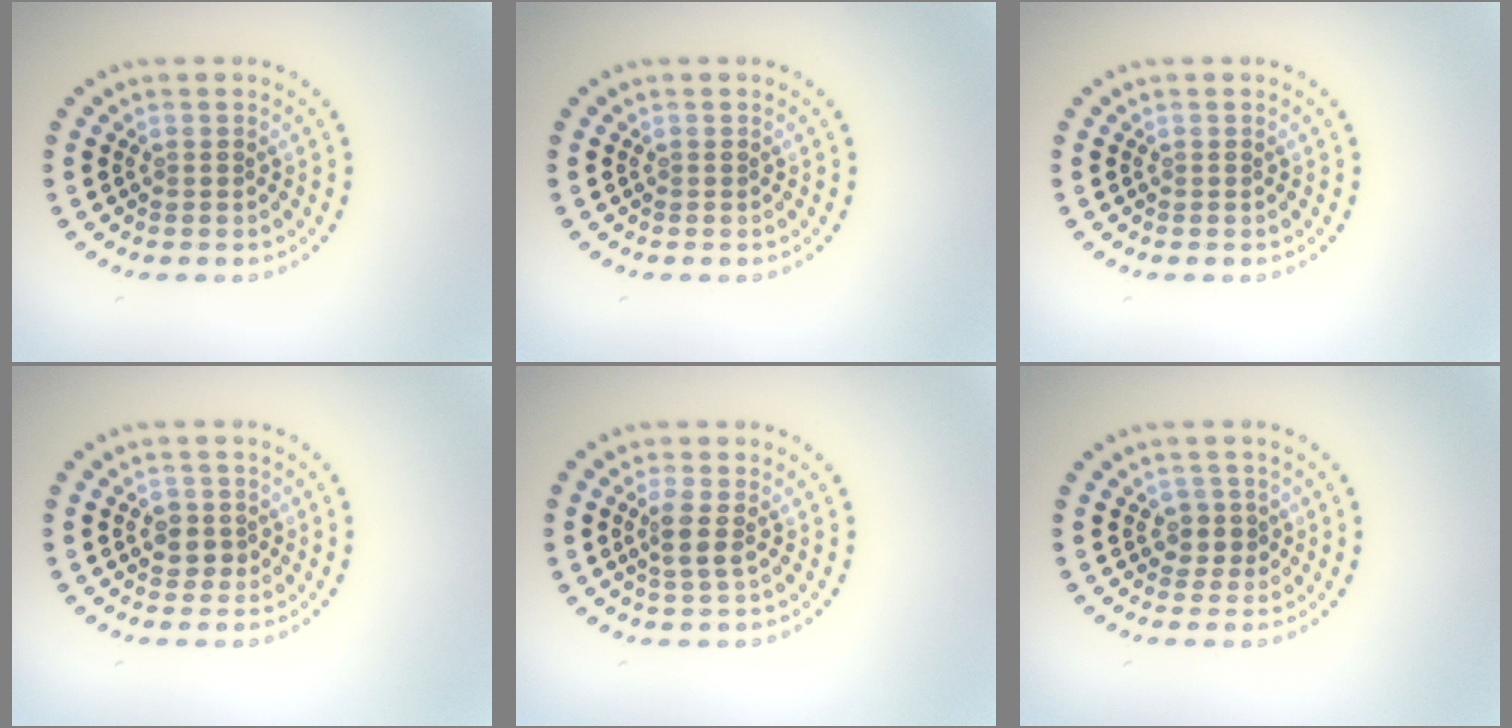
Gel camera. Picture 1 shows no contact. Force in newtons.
{"total": 0.0}
{"total": 0.0}
{"total": 1.8, "press": 1.6, "slide": 0.6}
{"total": 2.0, "press": 1.6, "slide": 1.2}
{"total": 1.9, "press": 1.6, "slide": 1.1}